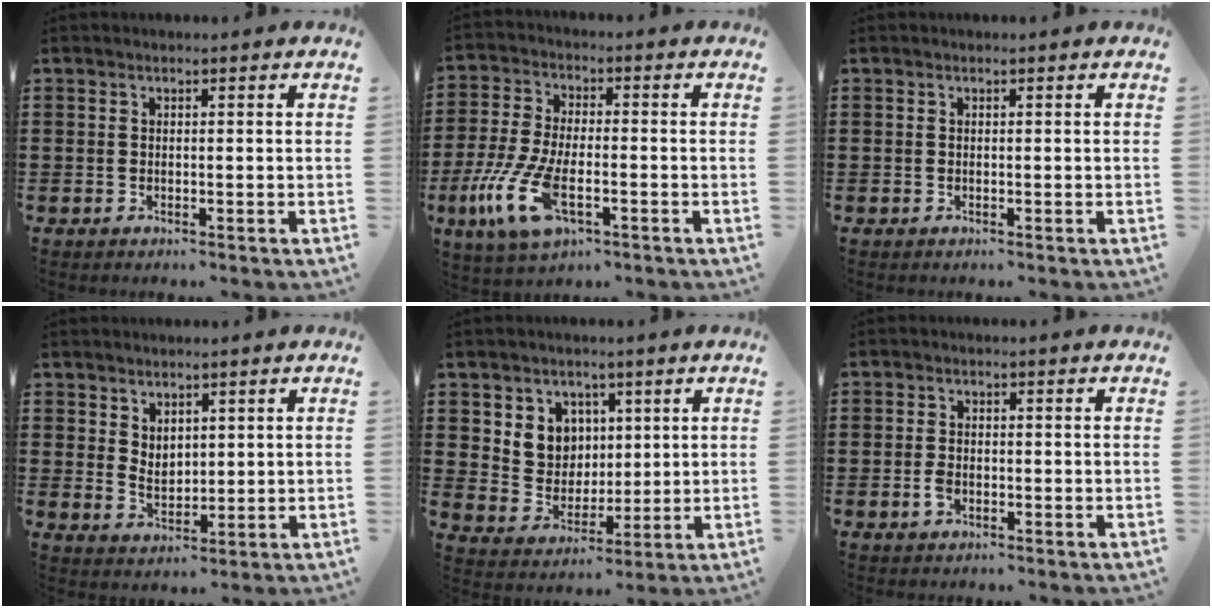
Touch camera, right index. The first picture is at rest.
{"total": 10.5, "force": [-4.3, 4.4, 8.4], "torque": [-0.205, -0.014, -0.081]}
{"total": 0.0}
{"total": 3.2, "force": [2.2, 2.1, 1.0], "torque": [-0.019, 0.001, 0.041]}
{"total": 6.4, "force": [2.9, 5.7, 1.1], "torque": [-0.047, 0.000, 0.053]}
{"total": 2.0, "force": [-0.8, 1.1, 1.5], "torque": [-0.037, -0.003, -0.016]}